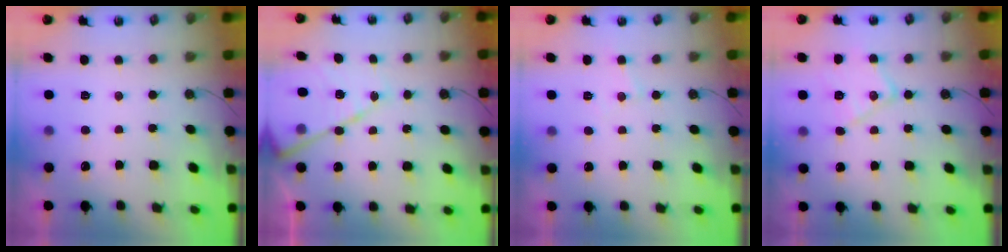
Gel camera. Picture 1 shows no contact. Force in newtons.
{"total": 15.3, "press": 15.2, "slide": 1.6}
{"total": 5.8, "press": 5.7, "slide": 0.8}
{"total": 12.8, "press": 12.8, "slide": 0.5}